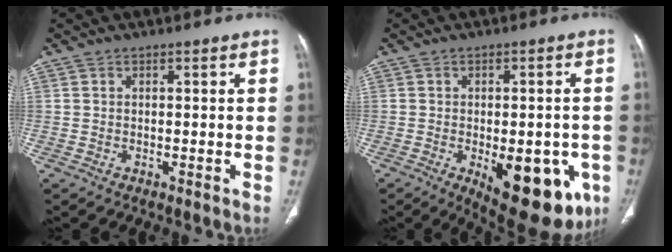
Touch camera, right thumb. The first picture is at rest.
{"total": 17.7, "force": [-6.2, 8.0, 14.4], "torque": [-0.135, -0.001, -0.062]}